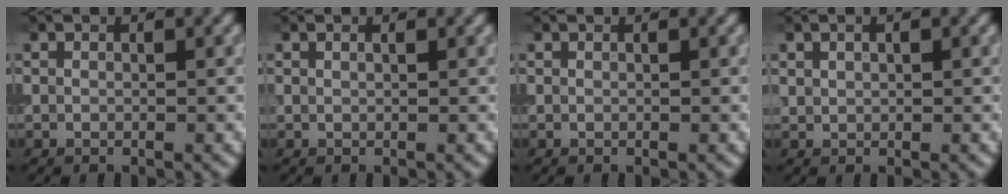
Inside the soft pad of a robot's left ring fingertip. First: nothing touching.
{"total": 0.6, "force": [0.5, 0.1, 0.4], "torque": [-0.008, -0.001, 0.005]}
{"total": 0.0}
{"total": 0.9, "force": [0.5, 0.6, 0.5], "torque": [-0.011, 0.001, 0.012]}